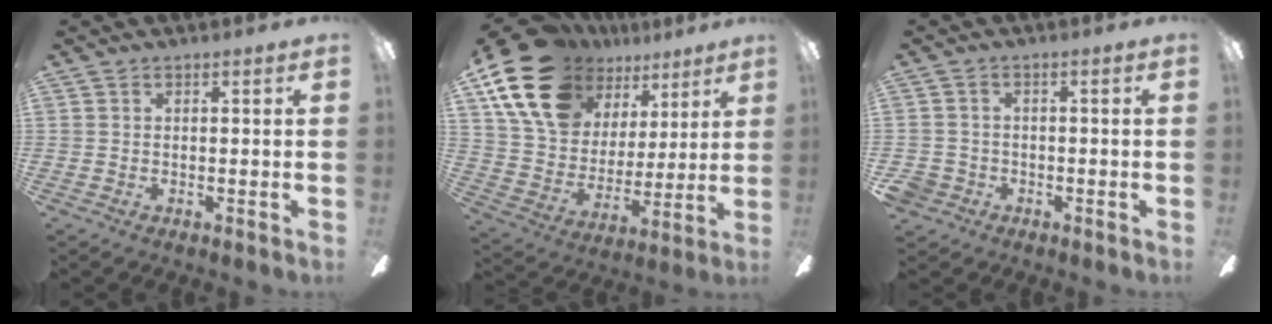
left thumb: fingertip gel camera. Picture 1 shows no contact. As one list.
[{"total": 21.6, "force": [13.0, 13.7, 10.4], "torque": [-0.205, -0.059, 0.249]}, {"total": 3.5, "force": [-2.0, 2.8, 0.6], "torque": [-0.024, 0.008, -0.040]}]